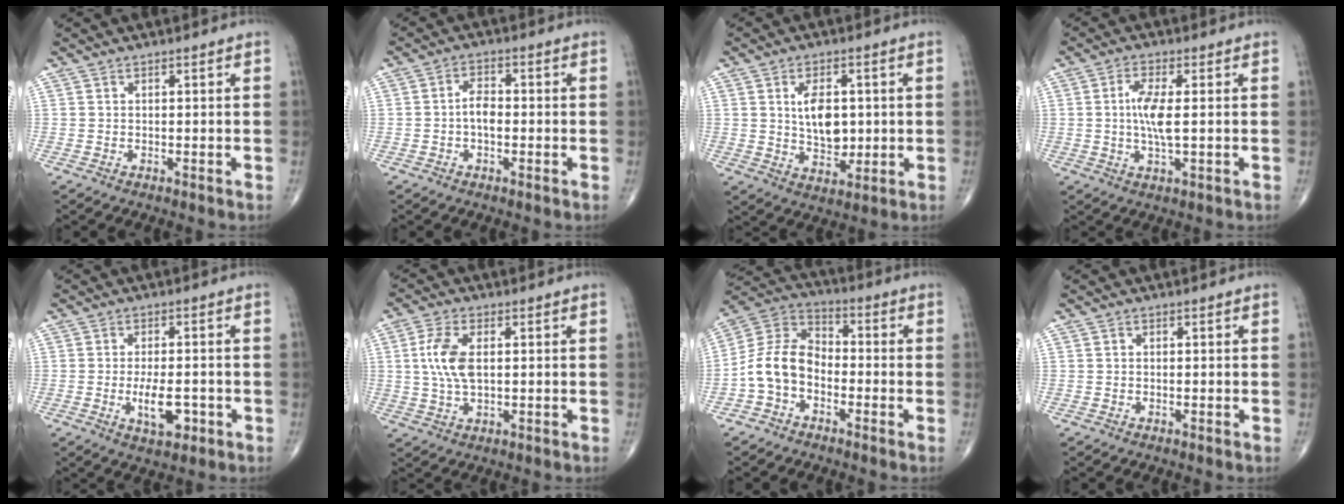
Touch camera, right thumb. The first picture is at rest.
{"total": 4.0, "force": [-0.7, 2.2, 3.2], "torque": [-0.051, 0.013, -0.018]}
{"total": 9.5, "force": [1.7, 6.0, 7.2], "torque": [-0.089, -0.016, 0.041]}
{"total": 6.4, "force": [0.3, 1.7, 6.1], "torque": [-0.135, -0.005, 0.002]}
{"total": 6.6, "force": [-1.9, 2.9, 5.6], "torque": [-0.088, -0.001, -0.026]}
{"total": 7.7, "force": [1.0, 3.9, 6.6], "torque": [-0.149, 0.002, 0.019]}
{"total": 10.6, "force": [-3.4, 7.5, 6.6], "torque": [-0.114, 0.046, -0.079]}
{"total": 0.0}